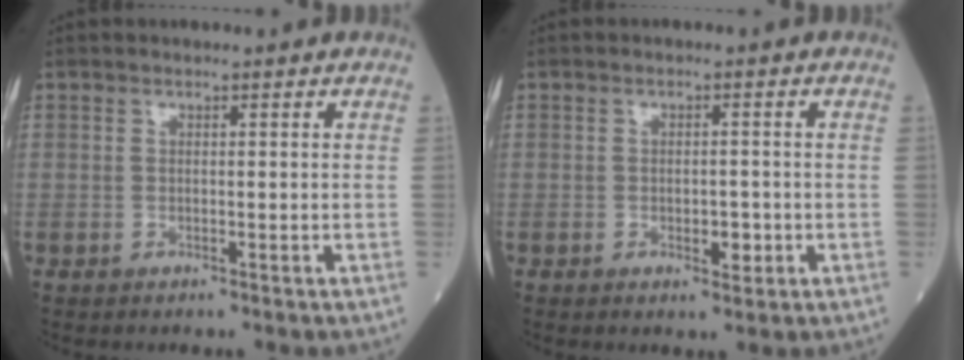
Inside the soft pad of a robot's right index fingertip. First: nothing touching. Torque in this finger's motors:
{"motor_torque": [-0.11, -0.07, 0.02, 0.00]}